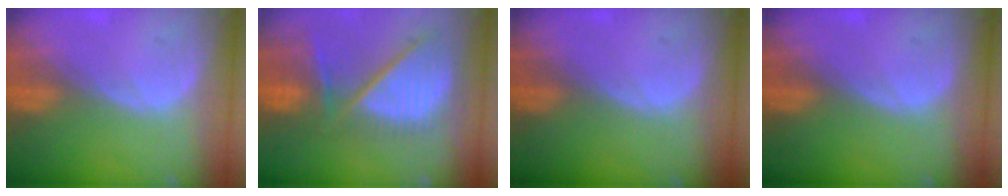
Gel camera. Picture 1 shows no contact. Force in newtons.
{"total": 13.1, "press": 11.0, "slide": 7.1}
{"total": 0.0}
{"total": 0.0}